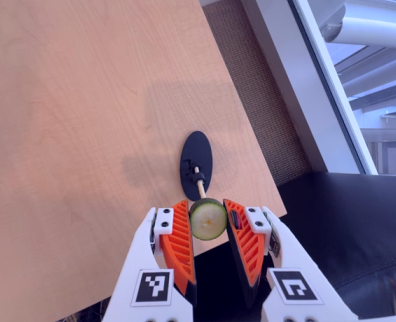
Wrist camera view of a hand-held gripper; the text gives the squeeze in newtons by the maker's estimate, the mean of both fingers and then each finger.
{"total": 6.1, "left": 5.9, "right": 6.4}